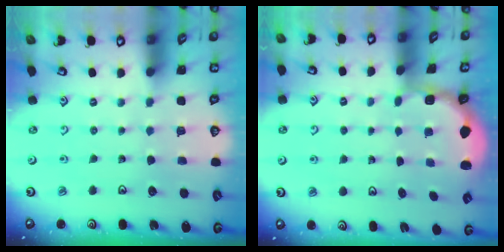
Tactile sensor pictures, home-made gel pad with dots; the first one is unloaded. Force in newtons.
{"total": 1.8, "press": 1.6, "slide": 0.7}